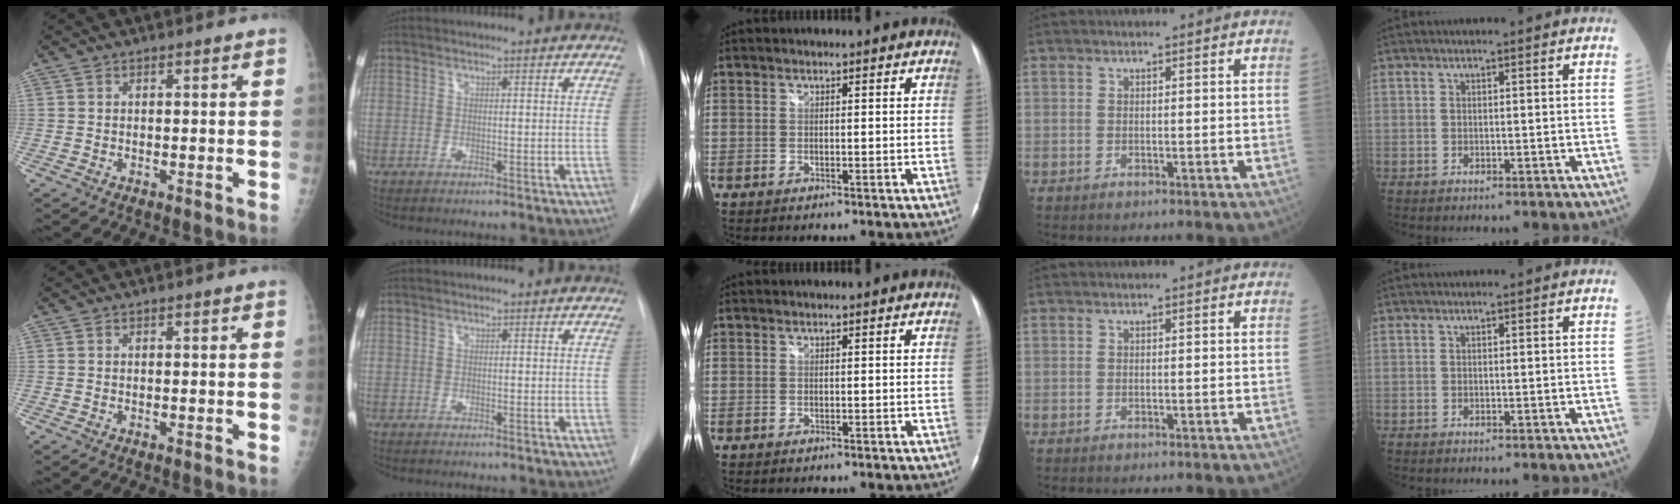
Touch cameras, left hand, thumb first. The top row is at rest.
{"index": {"total": 0.9, "force": [-0.8, 0.1, -0.2], "torque": [0.008, -0.005, -0.011]}}